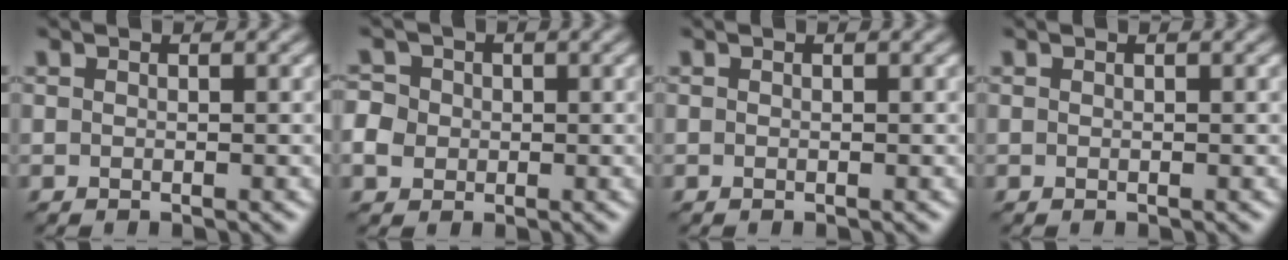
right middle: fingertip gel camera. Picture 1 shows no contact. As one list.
[{"total": 3.4, "force": [-0.2, 3.1, 1.3], "torque": [-0.022, 0.017, -0.011]}, {"total": 0.0}, {"total": 0.0}]